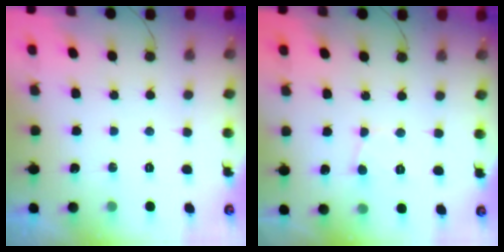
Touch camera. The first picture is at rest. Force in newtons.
{"total": 3.7, "press": 3.6, "slide": 0.3}